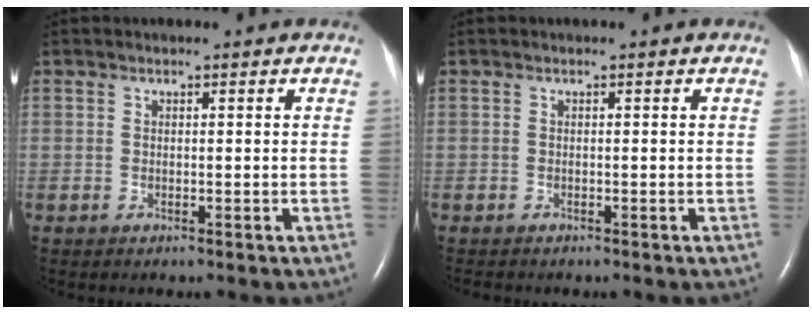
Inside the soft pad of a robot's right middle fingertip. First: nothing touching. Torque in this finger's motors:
{"motor_torque": [0.22, -0.31, -0.02, -0.01]}